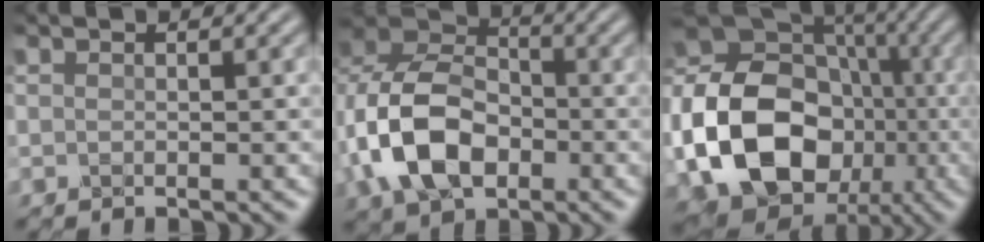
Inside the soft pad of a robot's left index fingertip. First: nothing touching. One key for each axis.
{"total": 9.4, "fx": -2.6, "fy": 6.4, "fz": 6.5, "tx": -0.151, "ty": 0.002, "tz": -0.057}
{"total": 17.4, "fx": -3.5, "fy": 13.6, "fz": 10.3, "tx": -0.212, "ty": -0.023, "tz": -0.071}